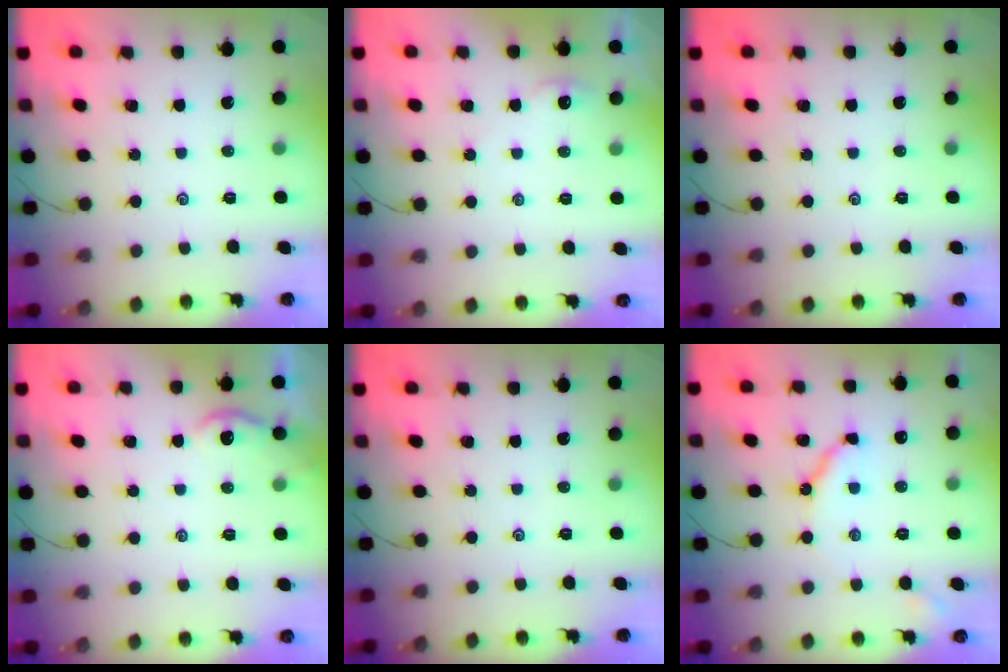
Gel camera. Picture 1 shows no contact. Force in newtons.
{"total": 2.6, "press": 2.6, "slide": 0.3}
{"total": 0.0}
{"total": 2.0, "press": 1.9, "slide": 0.5}
{"total": 0.0}
{"total": 8.1, "press": 8.1, "slide": 0.8}